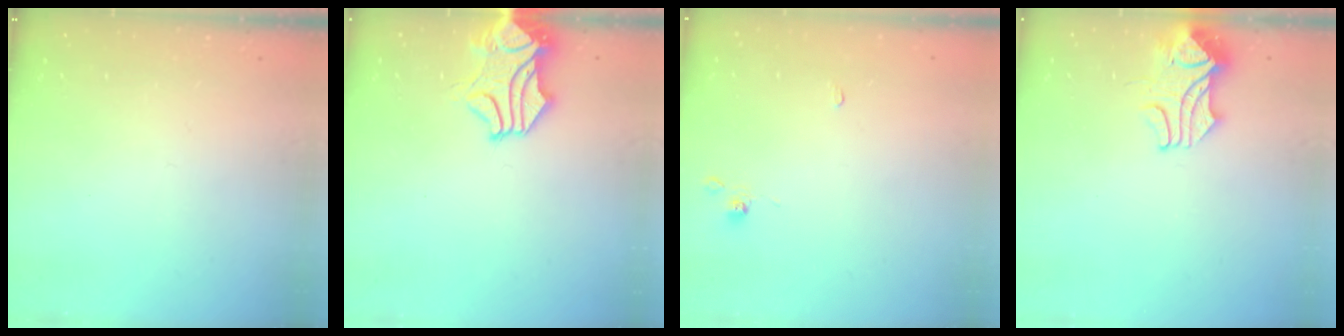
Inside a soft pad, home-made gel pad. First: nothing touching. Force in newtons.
{"total": 1.6, "press": 1.1, "slide": 1.2}
{"total": 0.0}
{"total": 2.4, "press": 2.3, "slide": 0.8}